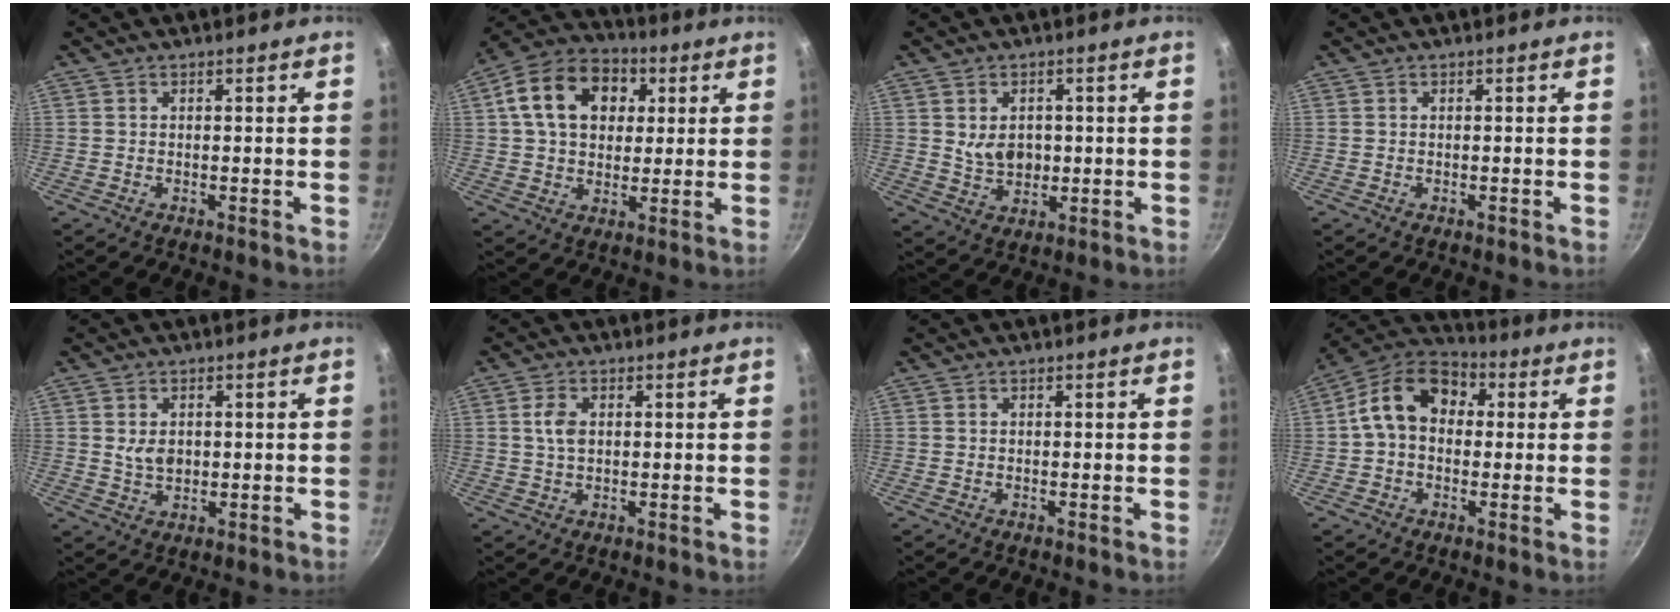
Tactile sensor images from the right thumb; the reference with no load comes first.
{"total": 16.1, "force": [4.3, 11.8, 10.1], "torque": [-0.150, 0.019, 0.058]}
{"total": 6.2, "force": [0.6, 4.7, 4.0], "torque": [-0.047, -0.011, 0.019]}
{"total": 0.0}
{"total": 4.0, "force": [0.5, 2.8, 2.7], "torque": [-0.041, -0.007, 0.014]}
{"total": 3.7, "force": [0.7, 2.3, 2.8], "torque": [-0.051, 0.002, 0.011]}
{"total": 0.0}
{"total": 12.9, "force": [1.7, 9.5, 8.6], "torque": [-0.115, 0.030, 0.006]}